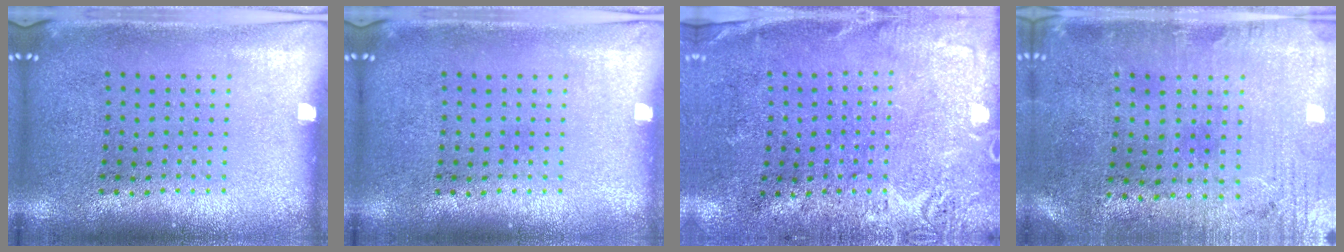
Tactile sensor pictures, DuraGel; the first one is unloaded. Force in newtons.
{"total": 0.0}
{"total": 2.8, "press": 2.3, "slide": 1.5}
{"total": 0.6, "press": 0.4, "slide": 0.5}